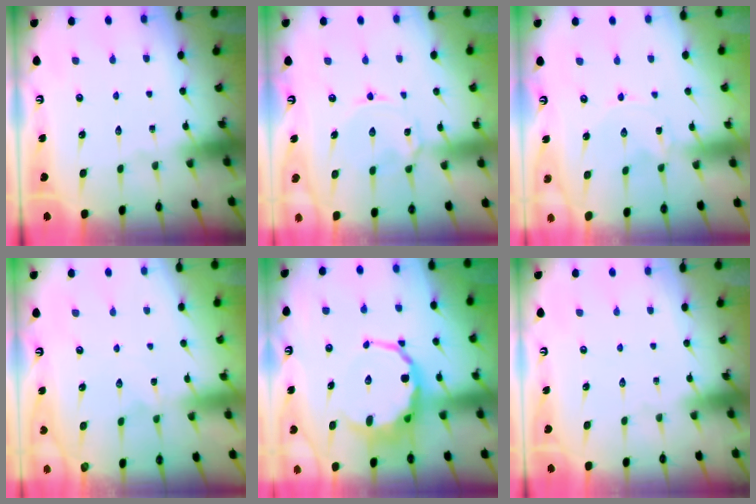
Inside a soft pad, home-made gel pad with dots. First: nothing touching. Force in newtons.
{"total": 3.7, "press": 3.6, "slide": 0.4}
{"total": 0.0}
{"total": 1.0, "press": 1.0, "slide": 0.3}
{"total": 8.2, "press": 7.8, "slide": 2.5}
{"total": 0.0}